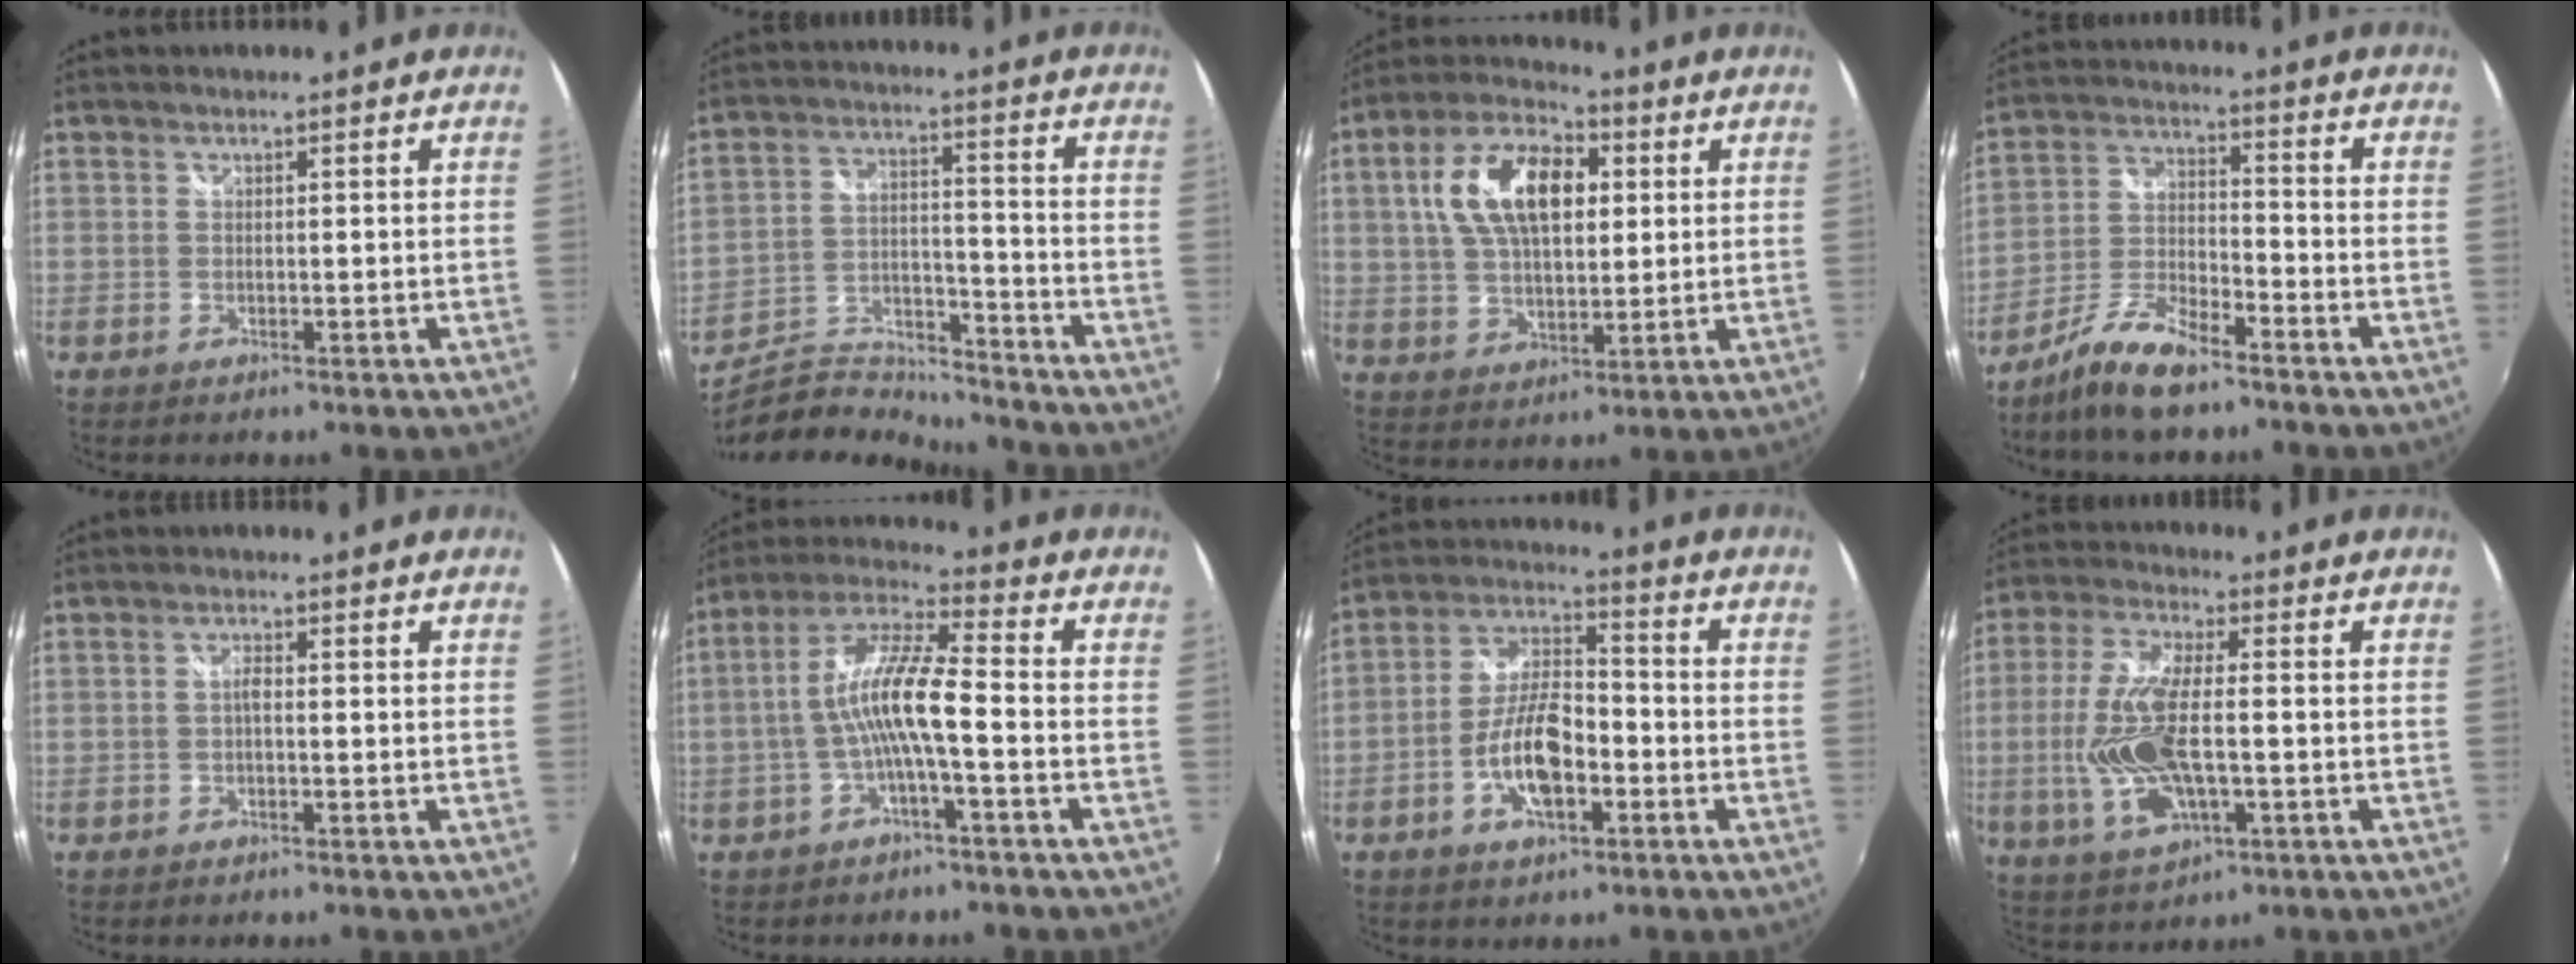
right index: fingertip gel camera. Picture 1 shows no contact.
{"total": 12.0, "force": [-10.9, 4.0, 3.2], "torque": [-0.071, 0.016, -0.186]}
{"total": 15.1, "force": [3.6, 8.0, 12.2], "torque": [-0.229, 0.027, 0.063]}
{"total": 10.0, "force": [-7.7, 2.6, 5.9], "torque": [-0.129, 0.002, -0.149]}
{"total": 1.3, "force": [-0.3, 0.4, 1.2], "torque": [-0.024, 0.005, -0.007]}
{"total": 10.0, "force": [-2.3, 1.1, 9.7], "torque": [-0.205, 0.015, -0.039]}
{"total": 11.4, "force": [-4.2, 4.7, 9.5], "torque": [-0.196, 0.007, -0.073]}
{"total": 14.8, "force": [-2.2, 5.7, 13.4], "torque": [-0.284, -0.007, -0.038]}